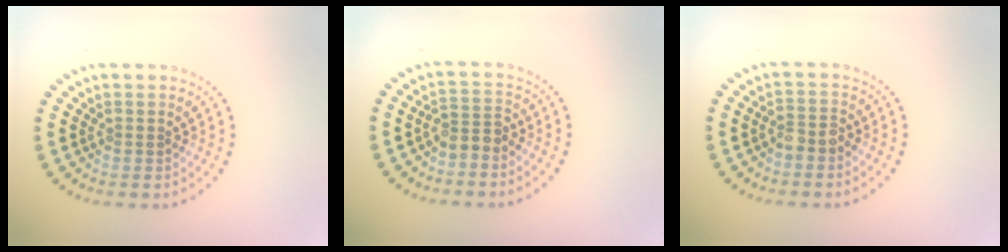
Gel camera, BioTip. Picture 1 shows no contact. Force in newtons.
{"total": 2.0, "press": 1.7, "slide": 1.1}
{"total": 1.6, "press": 1.4, "slide": 0.7}